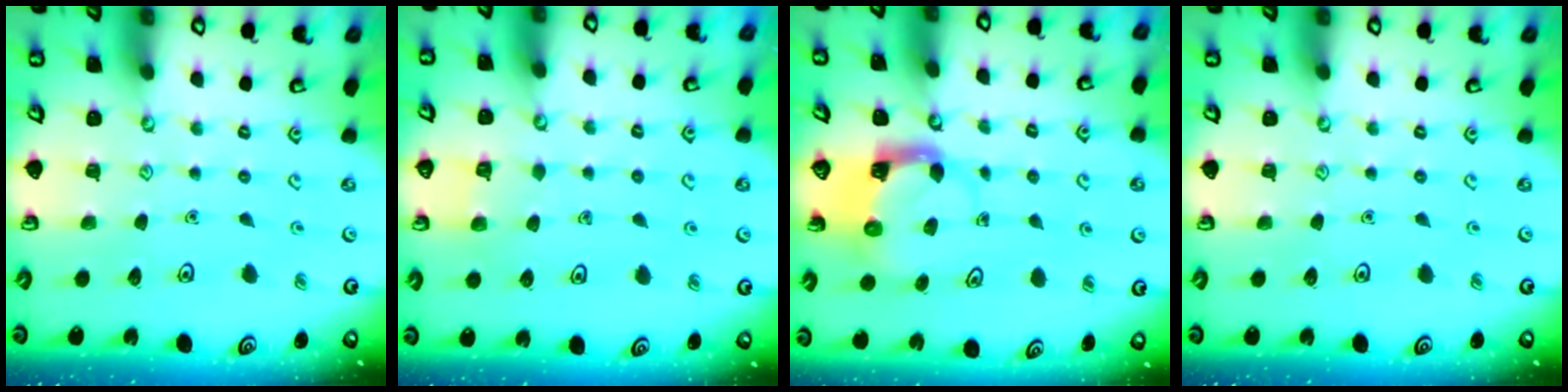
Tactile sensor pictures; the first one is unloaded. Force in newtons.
{"total": 4.3, "press": 4.3, "slide": 0.4}
{"total": 4.0, "press": 3.9, "slide": 0.8}
{"total": 0.0}